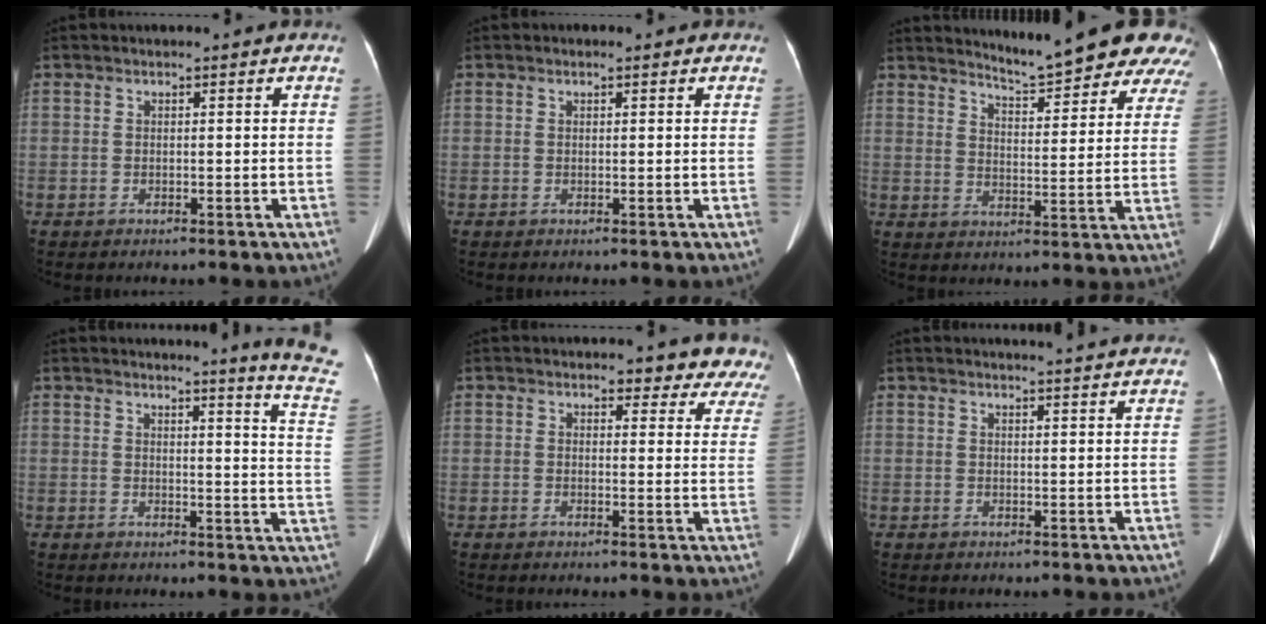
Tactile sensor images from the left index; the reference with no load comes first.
{"total": 0.5, "force": [0.3, 0.4, 0.3], "torque": [-0.005, 0.002, 0.001]}
{"total": 14.7, "force": [13.6, 1.8, 5.3], "torque": [-0.056, -0.039, 0.160]}
{"total": 10.3, "force": [9.7, -2.3, 2.9], "torque": [-0.033, -0.101, 0.087]}
{"total": 8.1, "force": [7.5, 2.7, 1.1], "torque": [0.032, -0.016, 0.050]}
{"total": 5.2, "force": [4.9, -0.6, 1.7], "torque": [-0.021, 0.003, 0.046]}